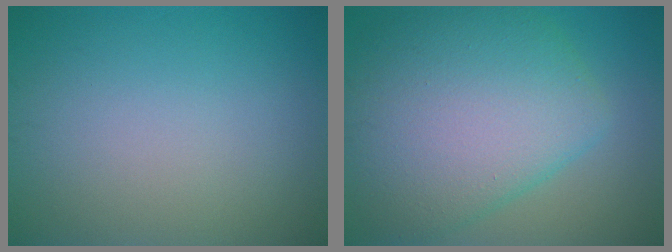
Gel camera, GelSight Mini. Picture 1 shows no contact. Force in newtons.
{"total": 10.0, "press": 10.0, "slide": 0.4}